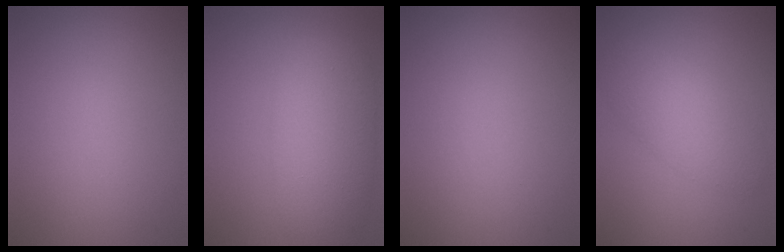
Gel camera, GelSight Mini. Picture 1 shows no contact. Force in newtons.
{"total": 6.5, "press": 6.5, "slide": 0.1}
{"total": 0.0}
{"total": 3.8, "press": 3.8, "slide": 0.2}